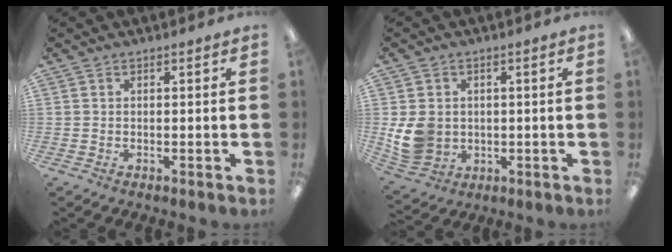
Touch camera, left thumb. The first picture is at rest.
{"total": 9.0, "force": [-0.1, 7.9, 4.4], "torque": [-0.101, 0.011, 0.003]}